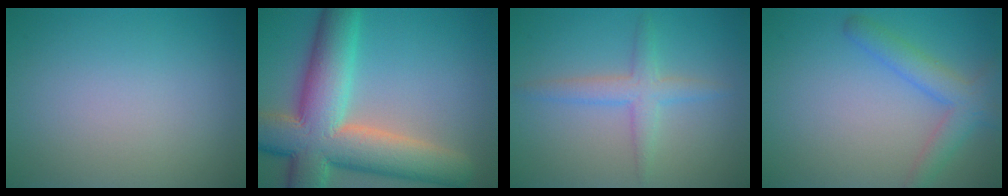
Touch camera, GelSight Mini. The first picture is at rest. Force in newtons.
{"total": 12.5, "press": 12.5, "slide": 1.1}
{"total": 2.7, "press": 2.7, "slide": 0.0}
{"total": 3.5, "press": 3.5, "slide": 0.2}